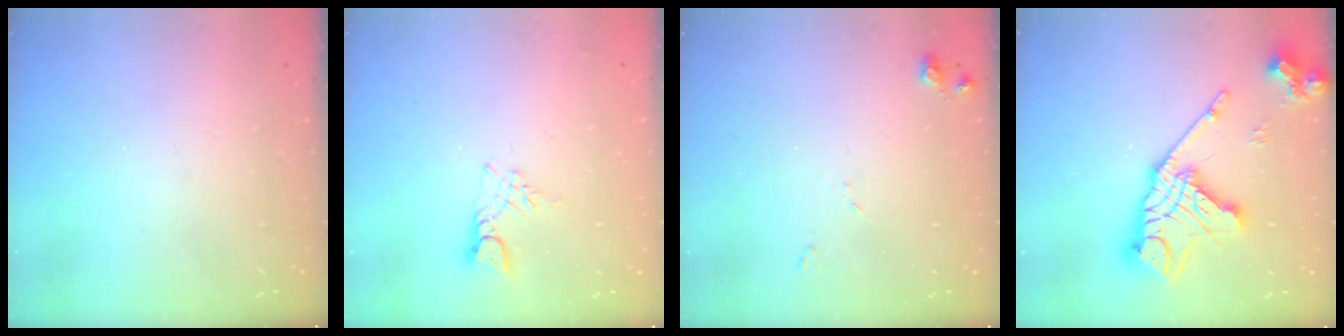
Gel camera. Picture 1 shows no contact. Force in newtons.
{"total": 5.0, "press": 5.0, "slide": 0.3}
{"total": 5.6, "press": 5.5, "slide": 0.8}
{"total": 21.4, "press": 21.3, "slide": 2.1}